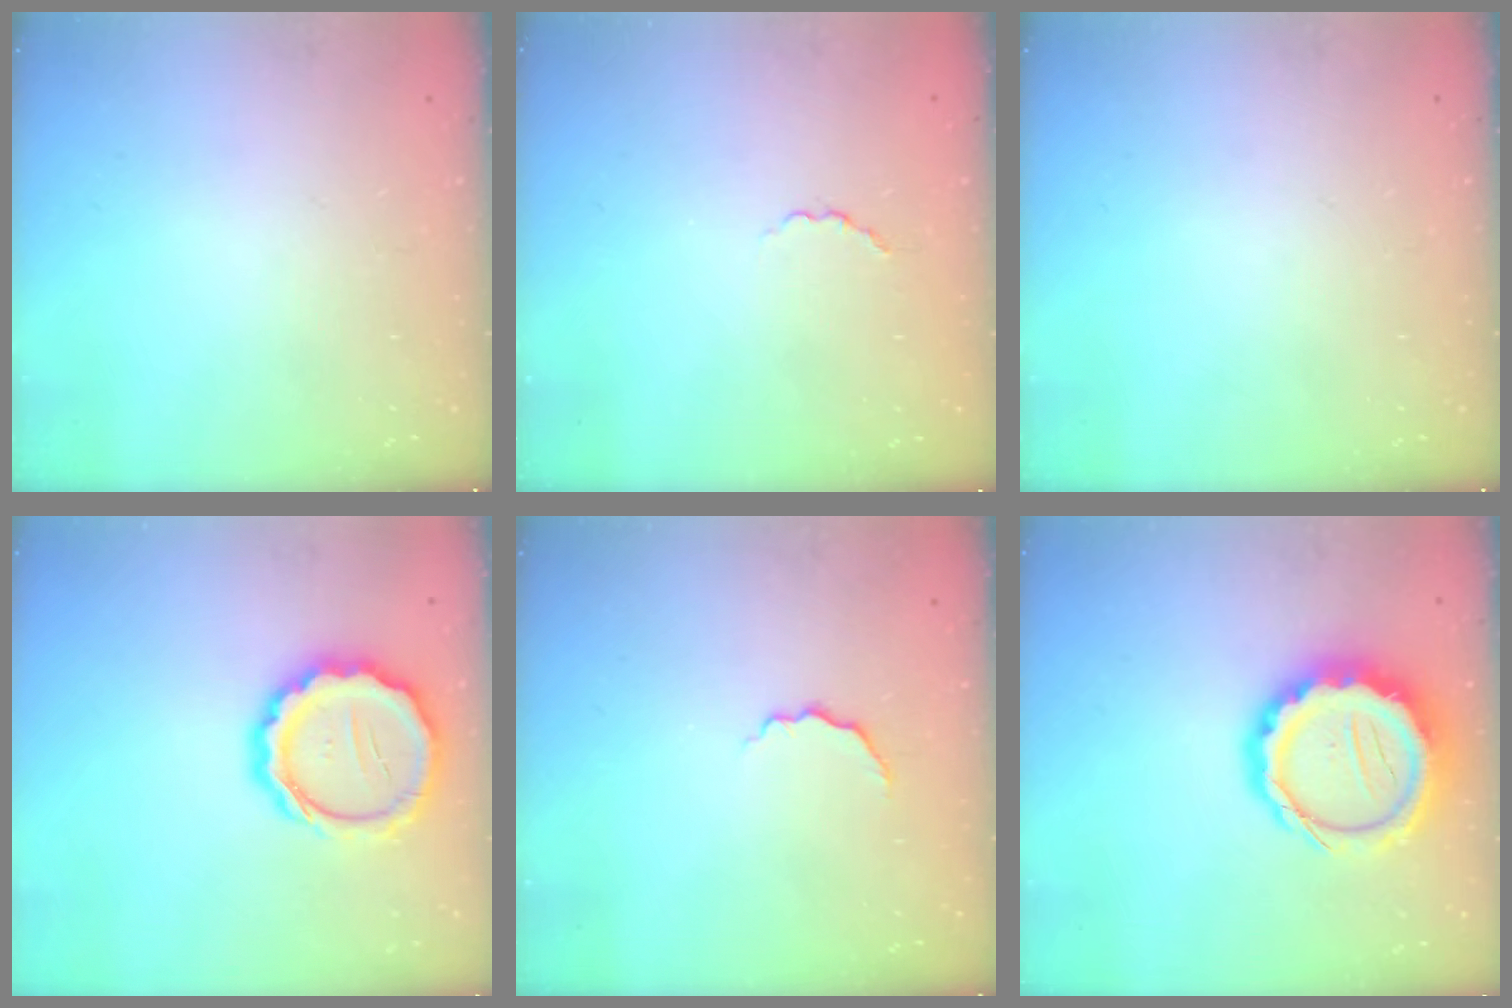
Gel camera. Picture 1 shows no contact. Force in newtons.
{"total": 2.2, "press": 2.0, "slide": 0.8}
{"total": 0.0}
{"total": 15.6, "press": 15.2, "slide": 3.5}
{"total": 3.8, "press": 3.7, "slide": 0.9}
{"total": 14.5, "press": 14.1, "slide": 3.2}